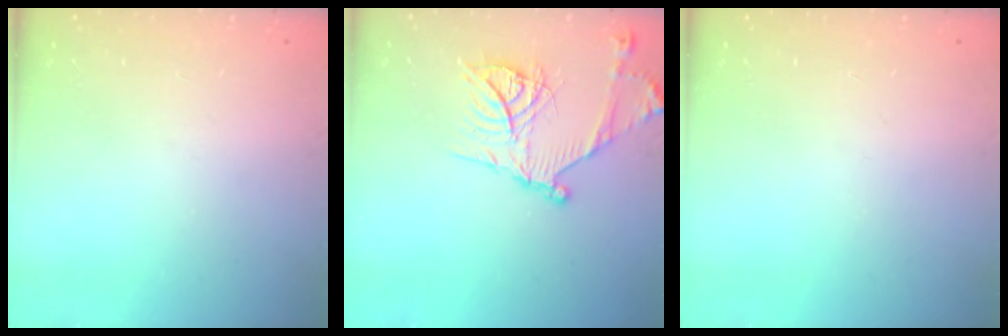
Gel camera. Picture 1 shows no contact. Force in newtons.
{"total": 18.9, "press": 18.8, "slide": 1.9}
{"total": 0.0}